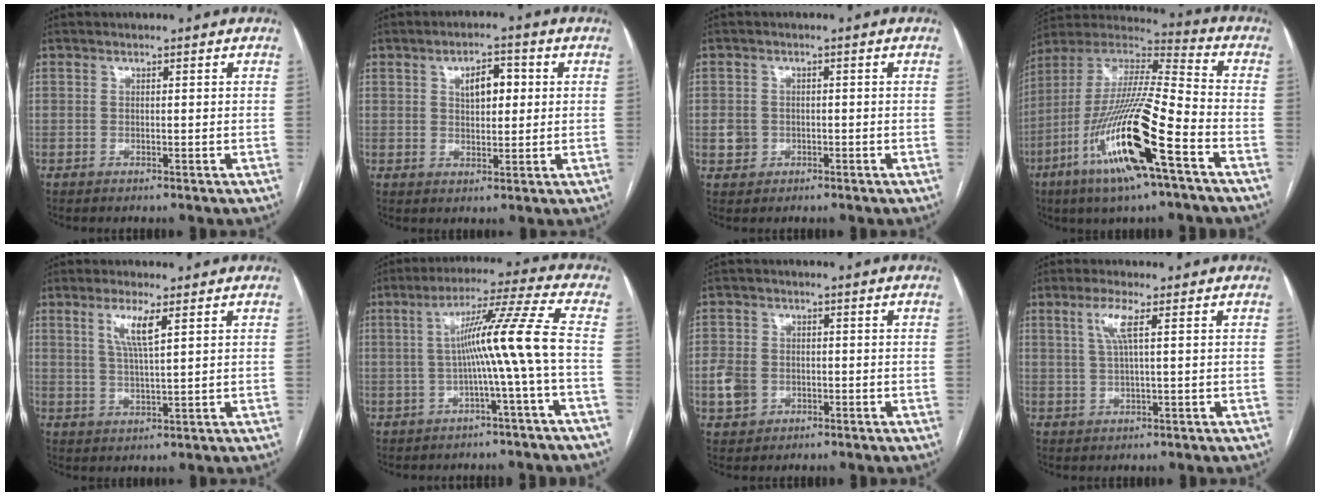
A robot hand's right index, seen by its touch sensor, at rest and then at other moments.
{"total": 5.3, "force": [1.3, 2.7, 4.4], "torque": [-0.070, 0.013, 0.024]}
{"total": 3.2, "force": [-0.8, 3.0, 0.8], "torque": [-0.011, 0.011, -0.004]}
{"total": 21.9, "force": [-9.5, 2.1, 19.6], "torque": [-0.407, -0.037, -0.179]}
{"total": 5.1, "force": [2.2, 0.4, 4.5], "torque": [-0.093, -0.001, 0.044]}
{"total": 10.3, "force": [-1.3, -2.4, 10.0], "torque": [-0.166, 0.019, -0.019]}
{"total": 7.5, "force": [-2.3, 6.5, 3.0], "torque": [-0.091, 0.013, -0.025]}
{"total": 3.9, "force": [1.3, 0.2, 3.7], "torque": [-0.082, 0.005, 0.028]}